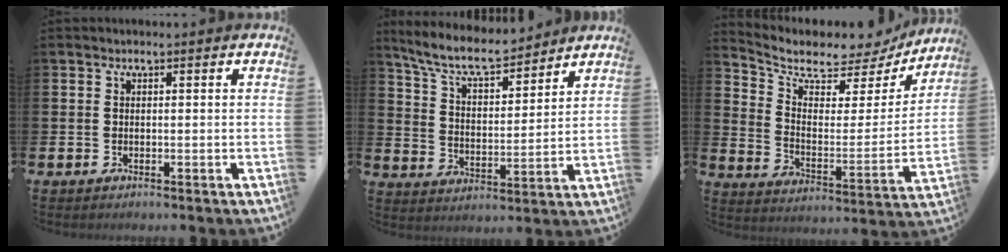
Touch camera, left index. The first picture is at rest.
{"total": 8.5, "force": [7.7, 1.8, 3.1], "torque": [-0.088, -0.043, 0.136]}
{"total": 7.3, "force": [6.6, 2.6, 1.6], "torque": [-0.062, -0.058, 0.108]}